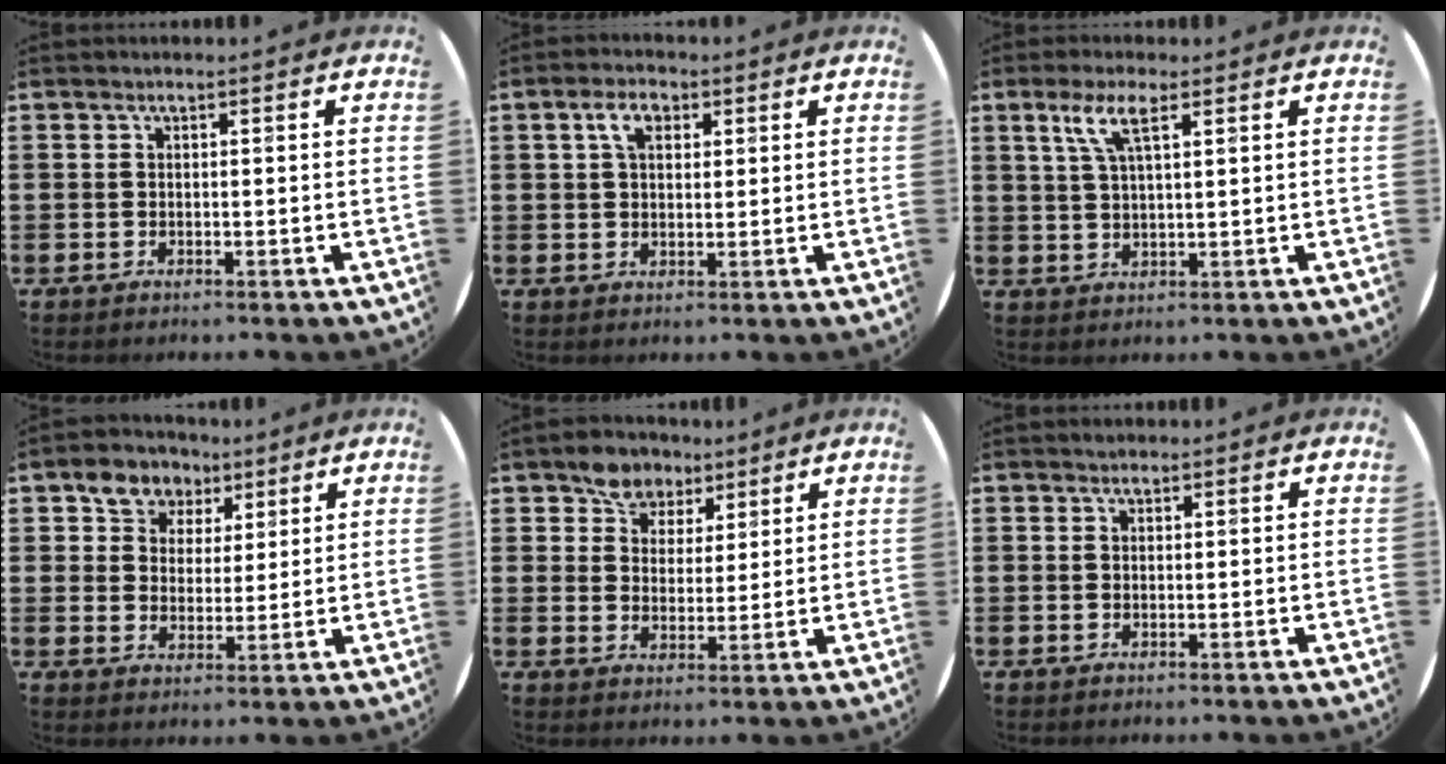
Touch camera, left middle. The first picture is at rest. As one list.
[{"total": 3.5, "force": [1.8, 2.0, 2.3], "torque": [-0.043, 0.005, 0.031]}, {"total": 4.8, "force": [2.7, 1.1, 3.8], "torque": [-0.083, 0.008, 0.046]}, {"total": 5.8, "force": [3.9, 4.3, 0.6], "torque": [-0.031, 0.004, 0.069]}, {"total": 5.6, "force": [4.4, 3.4, 0.4], "torque": [-0.023, 0.000, 0.082]}, {"total": 0.7, "force": [0.6, 0.4, 0.0], "torque": [-0.001, 0.003, 0.012]}]